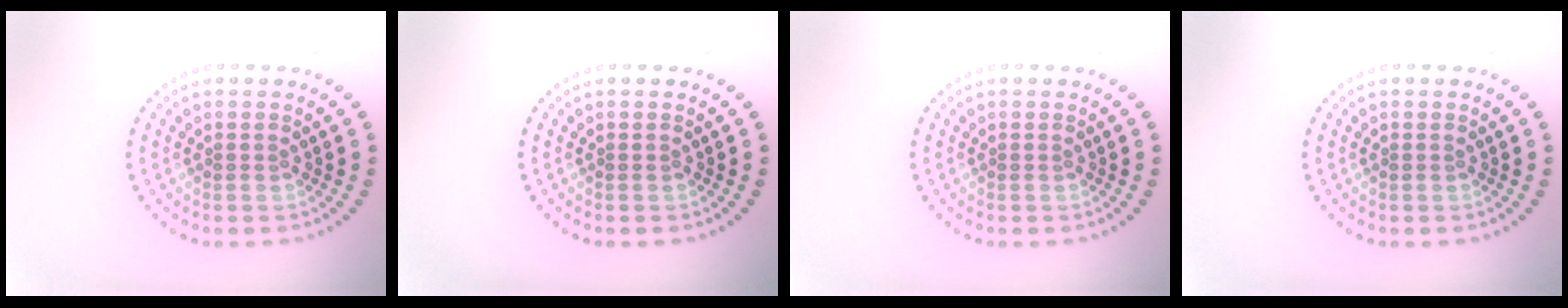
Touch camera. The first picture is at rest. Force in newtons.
{"total": 0.0}
{"total": 0.0}
{"total": 0.0}